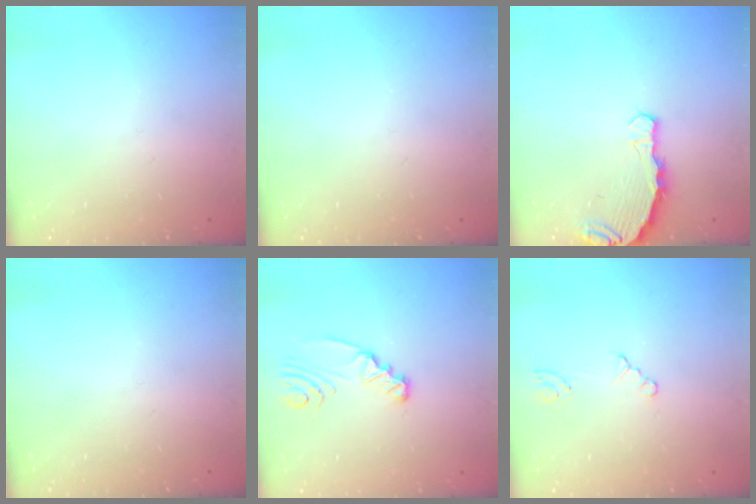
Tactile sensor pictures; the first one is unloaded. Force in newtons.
{"total": 0.0}
{"total": 5.1, "press": 4.9, "slide": 1.3}
{"total": 0.0}
{"total": 2.7, "press": 2.6, "slide": 0.3}
{"total": 2.8, "press": 2.8, "slide": 0.4}